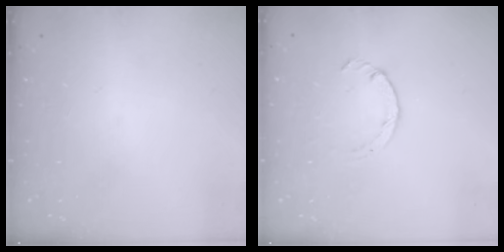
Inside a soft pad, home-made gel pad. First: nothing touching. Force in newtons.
{"total": 2.2, "press": 2.1, "slide": 0.4}